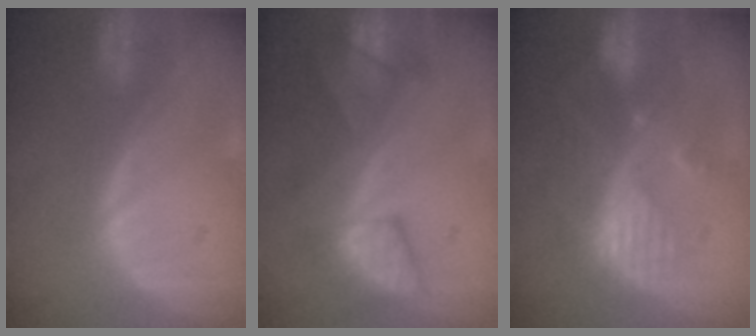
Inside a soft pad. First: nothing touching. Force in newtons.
{"total": 7.8, "press": 7.6, "slide": 1.9}
{"total": 8.6, "press": 8.1, "slide": 3.1}